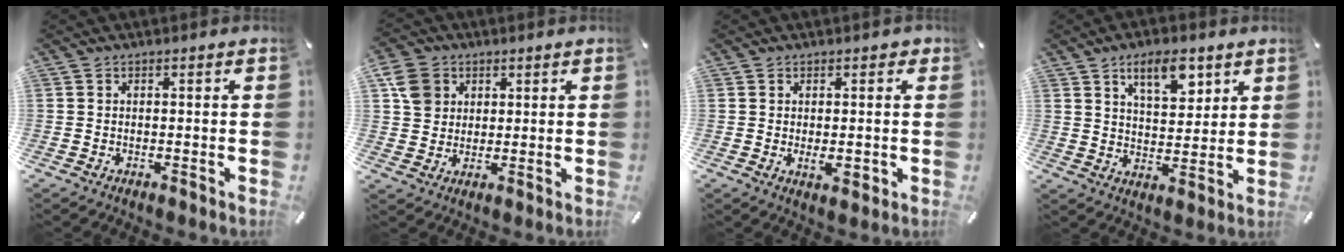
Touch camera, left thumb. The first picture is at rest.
{"total": 7.6, "force": [2.5, 6.7, 2.8], "torque": [-0.053, 0.004, 0.049]}
{"total": 4.3, "force": [0.0, 2.8, 3.3], "torque": [-0.036, -0.006, -0.002]}
{"total": 10.0, "force": [5.9, 4.8, 6.5], "torque": [-0.095, -0.023, 0.099]}